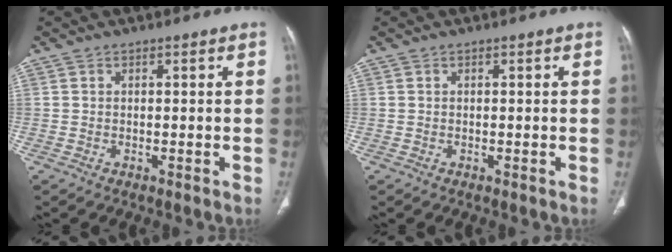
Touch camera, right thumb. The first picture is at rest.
{"total": 0.0}